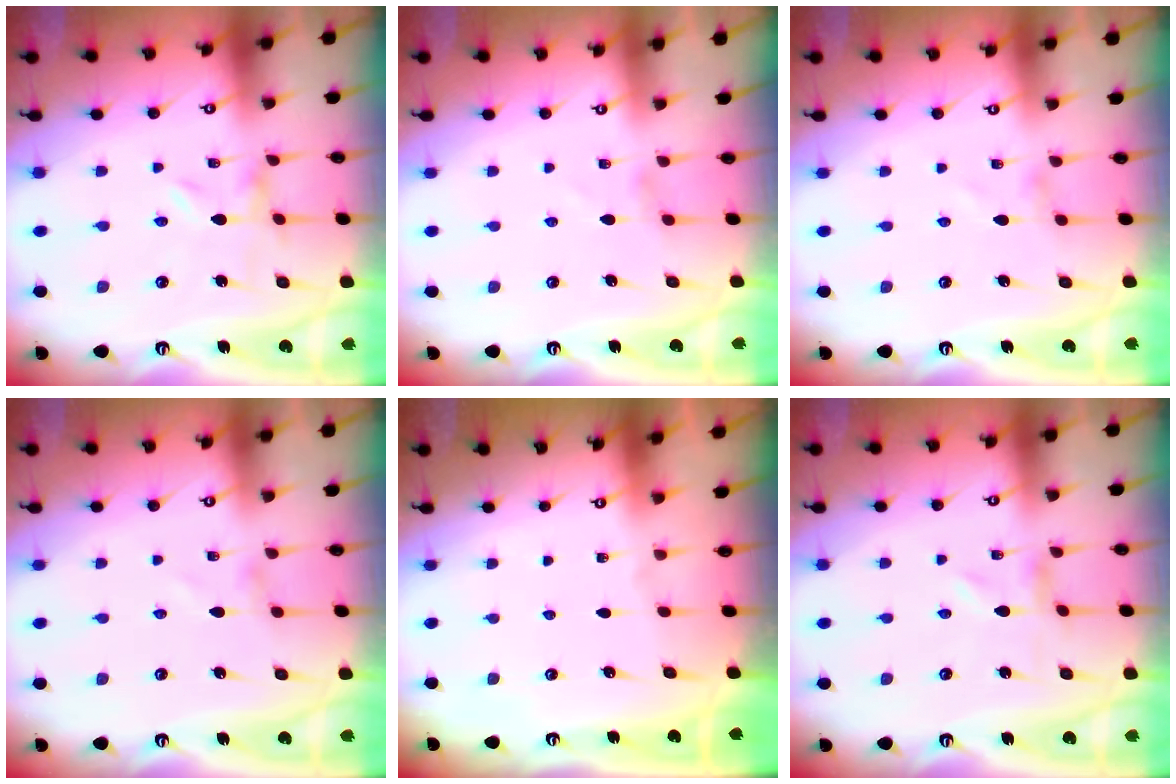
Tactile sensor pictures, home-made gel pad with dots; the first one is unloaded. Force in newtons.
{"total": 1.0, "press": 1.0, "slide": 0.3}
{"total": 0.7, "press": 0.7, "slide": 0.1}
{"total": 0.7, "press": 0.7, "slide": 0.1}
{"total": 0.0}
{"total": 0.0}